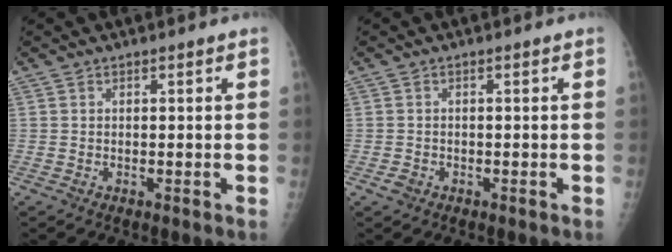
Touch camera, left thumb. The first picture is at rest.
{"total": 1.3, "force": [-0.8, 1.0, 0.3], "torque": [-0.003, 0.003, -0.013]}